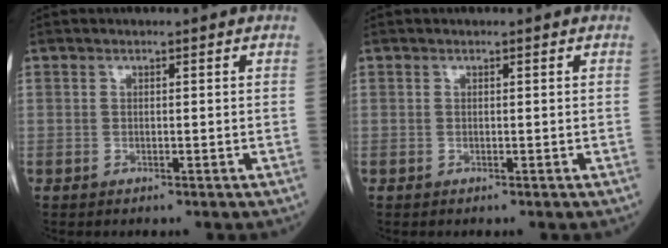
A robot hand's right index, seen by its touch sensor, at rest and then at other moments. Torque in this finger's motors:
{"motor_torque": [0.00, 0.00, 0.00, 0.00]}